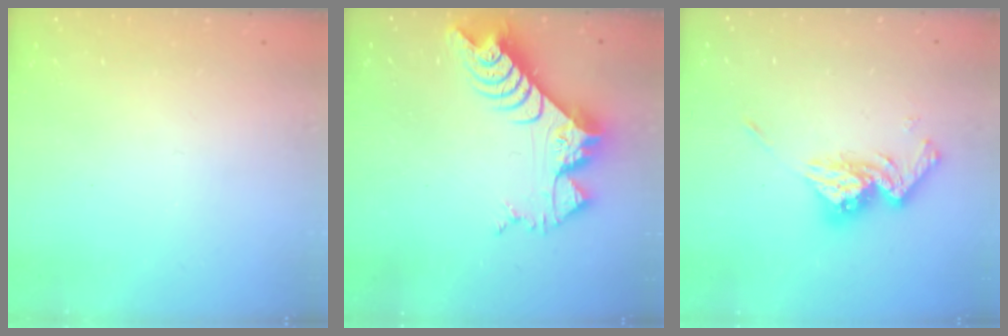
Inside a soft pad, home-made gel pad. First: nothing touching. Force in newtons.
{"total": 10.6, "press": 10.6, "slide": 0.9}
{"total": 13.5, "press": 13.4, "slide": 1.2}